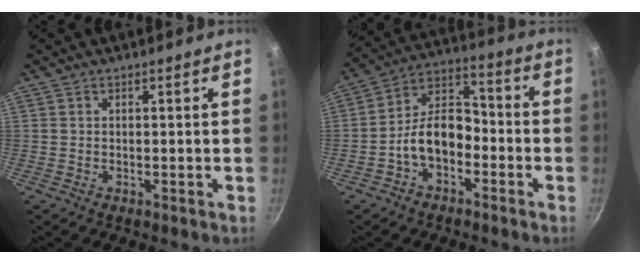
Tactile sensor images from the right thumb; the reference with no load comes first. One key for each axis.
{"total": 10.5, "fx": -3.8, "fy": 6.8, "fz": 7.1, "tx": -0.092, "ty": 0.059, "tz": -0.080}